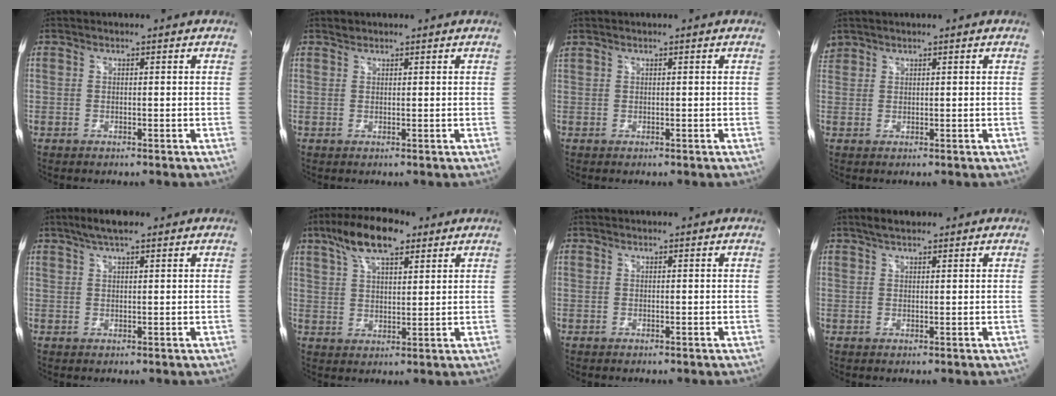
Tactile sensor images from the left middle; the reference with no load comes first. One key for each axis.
{"total": 0.8, "fx": 0.8, "fy": 0.3, "fz": 0.0, "tx": -0.003, "ty": 0.003, "tz": 0.014}
{"total": 0.7, "fx": 0.6, "fy": -0.1, "fz": 0.4, "tx": -0.028, "ty": 0.023, "tz": 0.020}
{"total": 1.7, "fx": 1.6, "fy": 0.7, "fz": 0.0, "tx": -0.003, "ty": 0.015, "tz": 0.033}
{"total": 4.4, "fx": 3.1, "fy": 0.8, "fz": 3.0, "tx": -0.062, "ty": 0.017, "tz": 0.054}
{"total": 10.6, "fx": 6.6, "fy": 3.8, "fz": 7.3, "tx": -0.135, "ty": 0.021, "tz": 0.117}
{"total": 0.0}
{"total": 2.9, "fx": 2.2, "fy": 1.0, "fz": 1.6, "tx": -0.033, "ty": 0.014, "tz": 0.038}